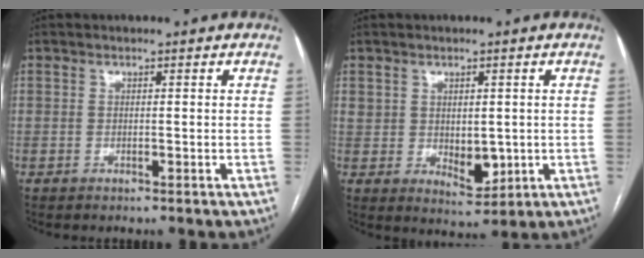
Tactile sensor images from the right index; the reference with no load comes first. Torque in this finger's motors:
{"motor_torque": [0.58, 0.24, 0.28, 0.05]}